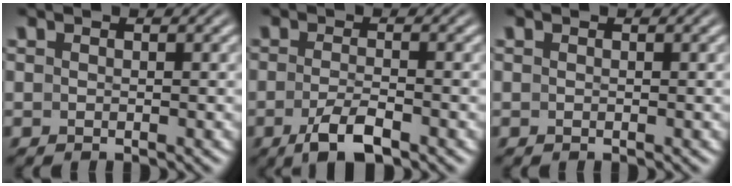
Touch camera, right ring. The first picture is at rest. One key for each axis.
{"total": 3.6, "fx": -2.3, "fy": 0.6, "fz": 2.7, "tx": -0.048, "ty": -0.011, "tz": -0.033}
{"total": 0.0}